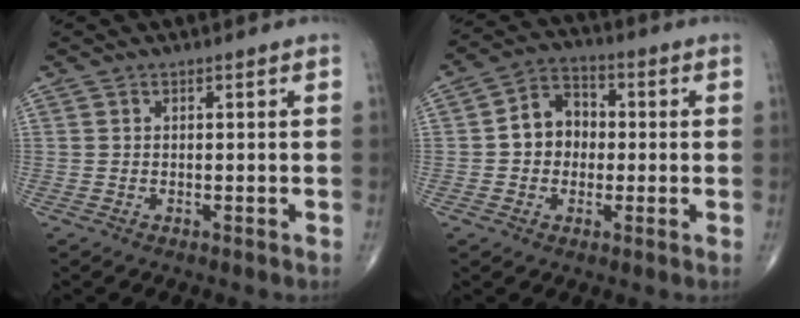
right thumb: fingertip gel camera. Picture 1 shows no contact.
{"total": 8.2, "force": [0.0, 6.7, 4.7], "torque": [-0.050, 0.024, -0.012]}